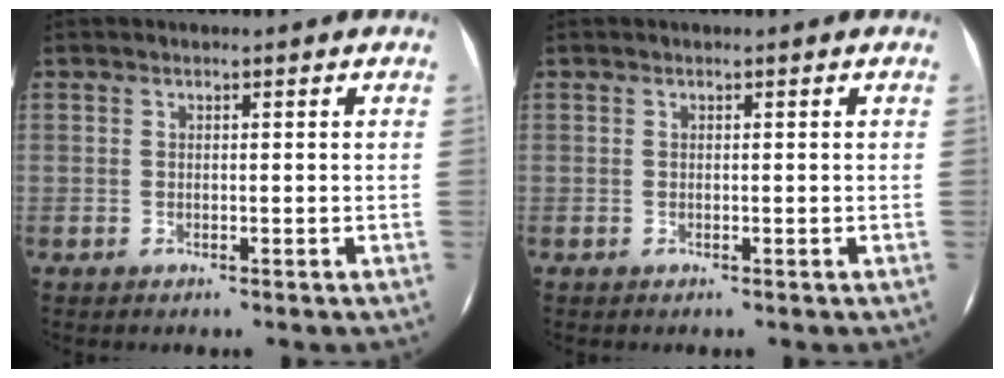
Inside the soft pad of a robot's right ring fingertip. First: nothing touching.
{"total": 0.0}